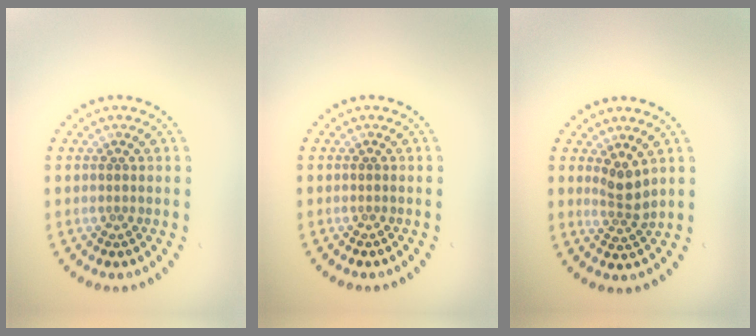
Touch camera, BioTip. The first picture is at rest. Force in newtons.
{"total": 0.0}
{"total": 2.3, "press": 1.7, "slide": 1.5}